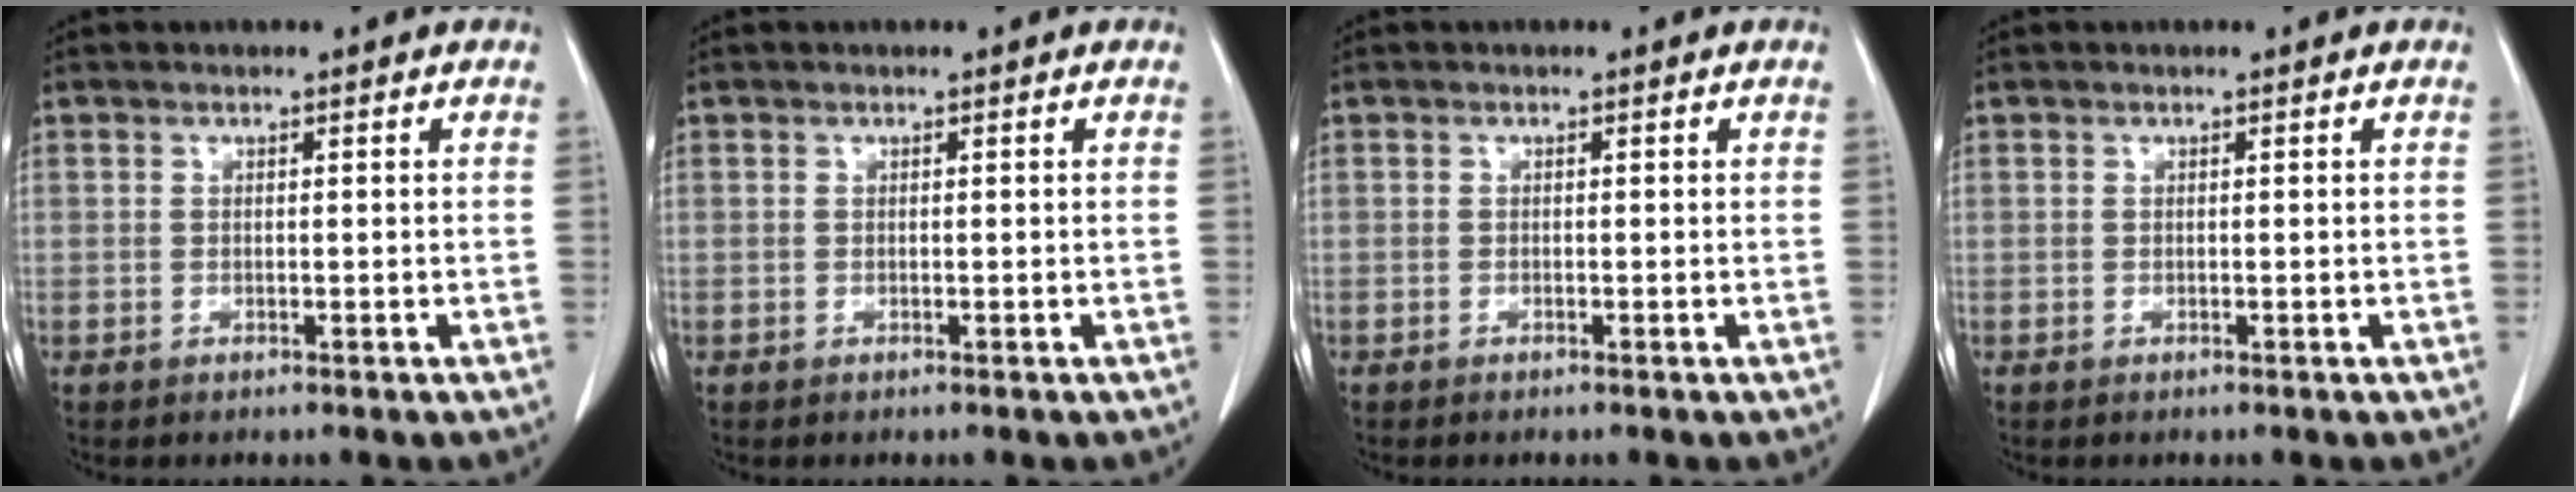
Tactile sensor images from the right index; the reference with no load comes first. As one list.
[{"total": 0.0}, {"total": 0.0}, {"total": 0.0}]